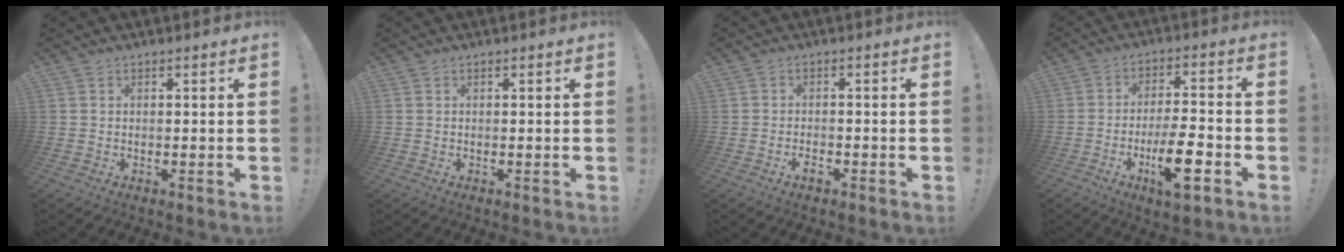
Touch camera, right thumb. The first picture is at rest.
{"total": 0.0}
{"total": 2.2, "force": [-1.9, 0.6, 0.9], "torque": [-0.016, 0.009, -0.031]}
{"total": 12.3, "force": [-5.5, 3.8, 10.3], "torque": [-0.181, 0.017, -0.093]}